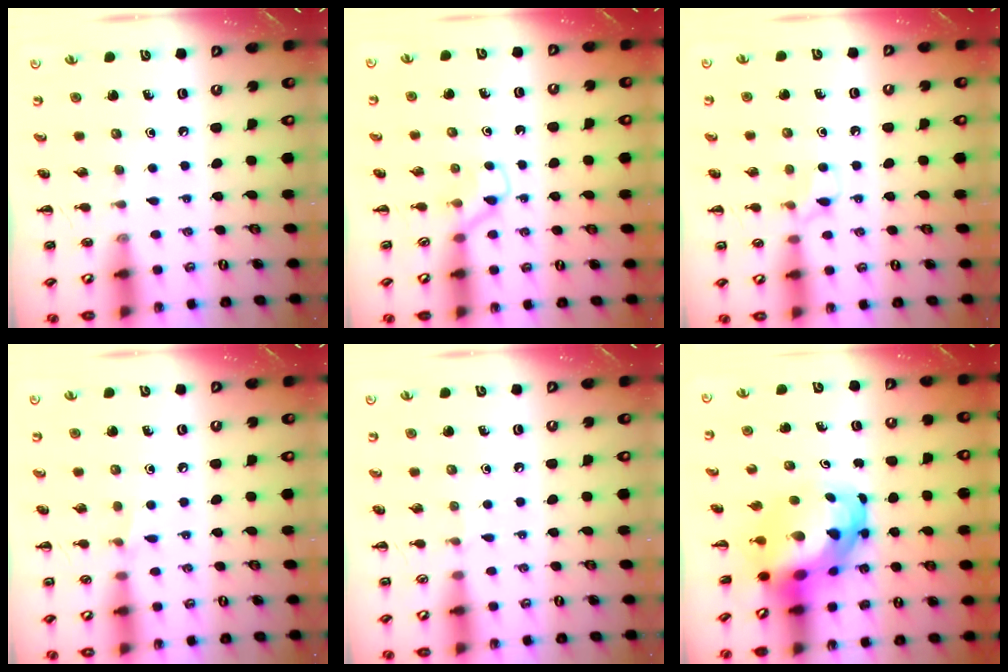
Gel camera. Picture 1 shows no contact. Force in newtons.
{"total": 3.5, "press": 3.3, "slide": 1.2}
{"total": 5.3, "press": 5.1, "slide": 1.4}
{"total": 3.6, "press": 3.5, "slide": 1.1}
{"total": 2.9, "press": 2.7, "slide": 1.1}
{"total": 6.8, "press": 6.5, "slide": 2.1}